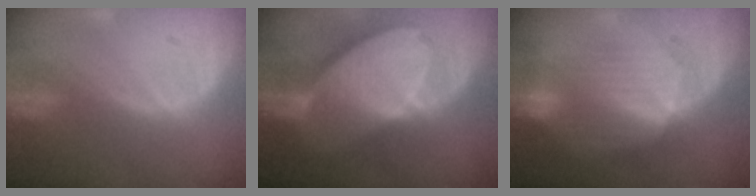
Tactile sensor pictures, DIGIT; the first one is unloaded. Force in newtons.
{"total": 10.3, "press": 8.9, "slide": 5.2}
{"total": 7.1, "press": 7.0, "slide": 1.2}